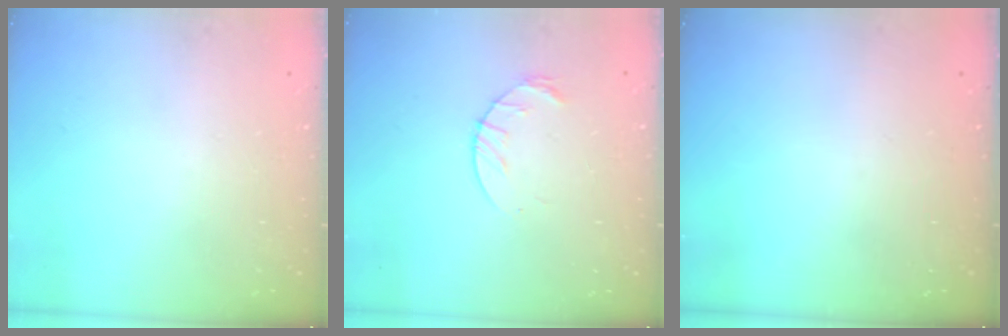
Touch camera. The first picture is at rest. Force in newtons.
{"total": 6.0, "press": 6.0, "slide": 0.8}
{"total": 0.0}